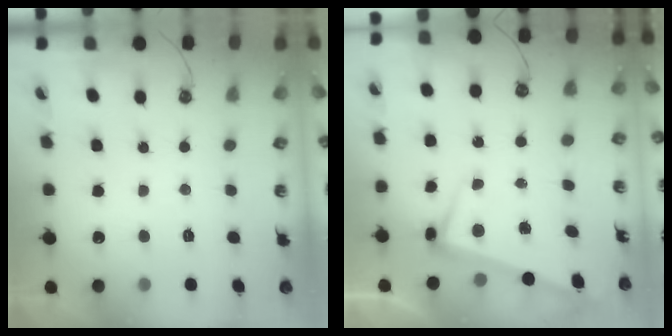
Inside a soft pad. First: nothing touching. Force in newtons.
{"total": 1.9, "press": 1.6, "slide": 0.9}